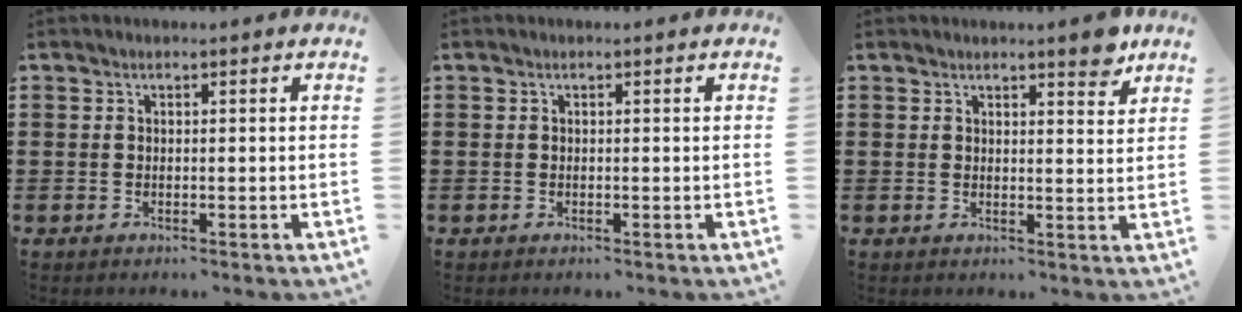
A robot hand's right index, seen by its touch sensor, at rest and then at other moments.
{"total": 0.0}
{"total": 3.6, "force": [3.0, 0.8, 1.8], "torque": [-0.016, -0.009, 0.050]}